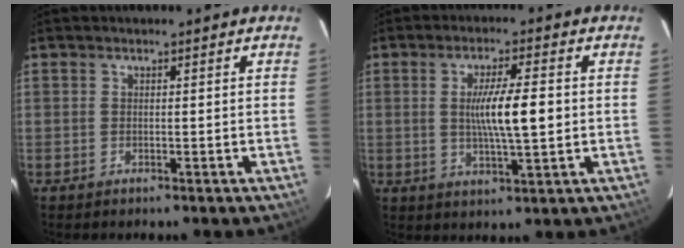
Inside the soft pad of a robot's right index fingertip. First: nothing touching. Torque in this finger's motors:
{"motor_torque": [1.39, -0.09, 0.80, 0.15]}